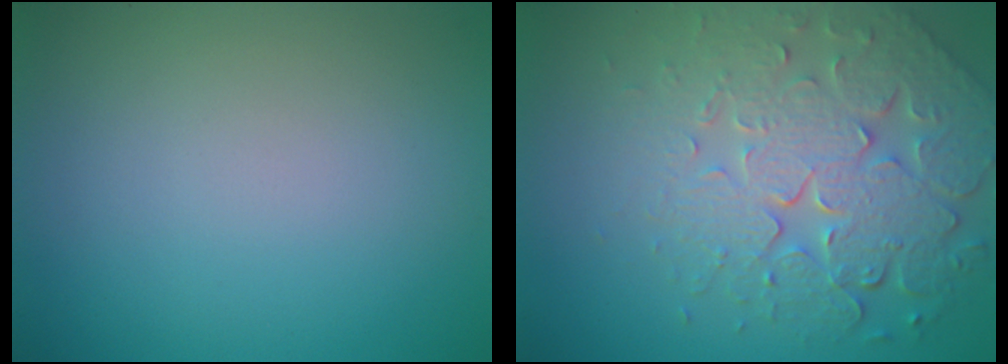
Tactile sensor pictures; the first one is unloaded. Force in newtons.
{"total": 7.8, "press": 5.7, "slide": 5.3}